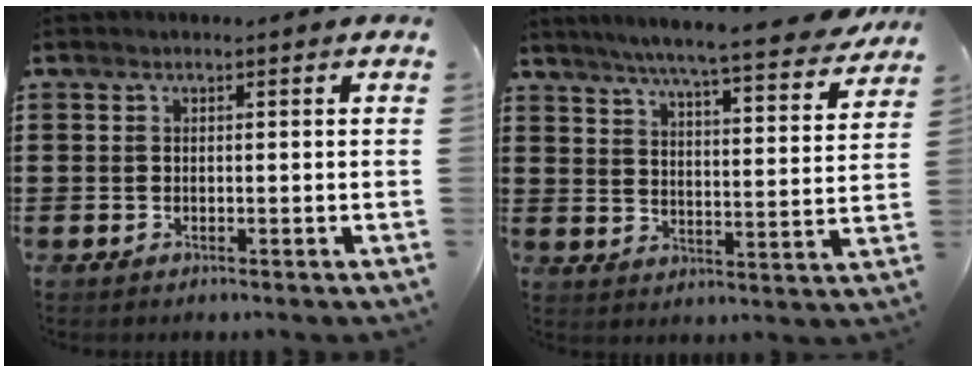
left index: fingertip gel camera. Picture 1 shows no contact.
{"total": 6.8, "force": [6.2, -0.6, 2.9], "torque": [-0.074, -0.045, 0.100]}